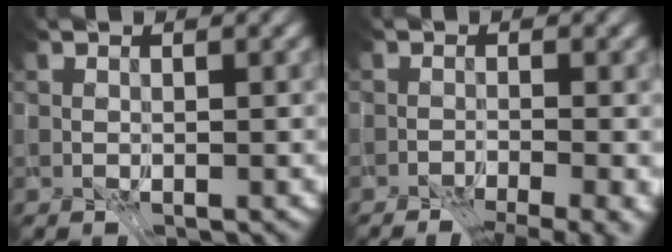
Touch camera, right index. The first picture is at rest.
{"total": 5.6, "force": [-3.7, 1.4, 3.9], "torque": [-0.036, -0.030, -0.035]}